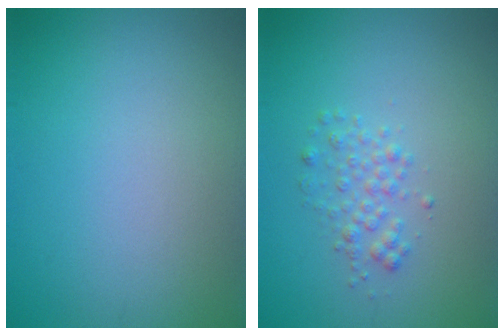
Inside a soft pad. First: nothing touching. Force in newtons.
{"total": 1.7, "press": 1.7, "slide": 0.0}